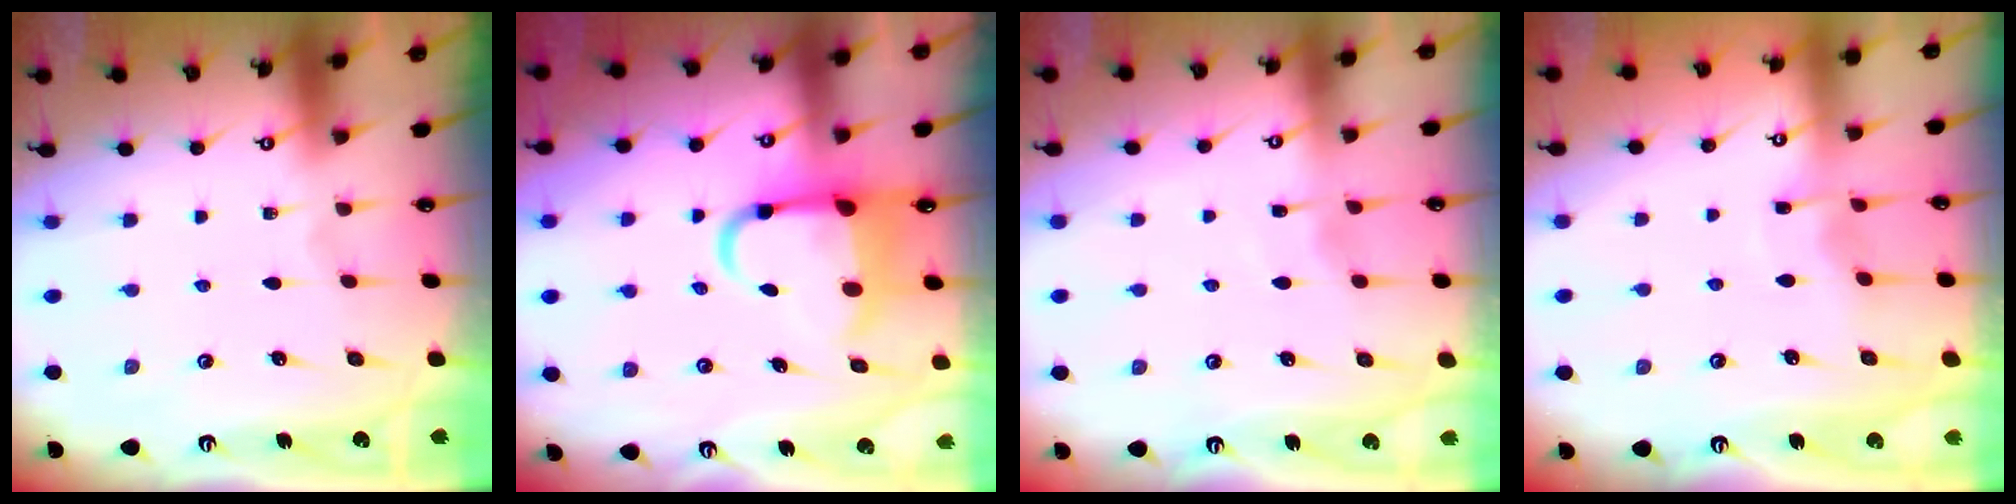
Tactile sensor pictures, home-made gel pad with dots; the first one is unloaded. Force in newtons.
{"total": 8.1, "press": 7.9, "slide": 2.1}
{"total": 3.6, "press": 3.6, "slide": 0.4}
{"total": 4.7, "press": 4.7, "slide": 0.7}